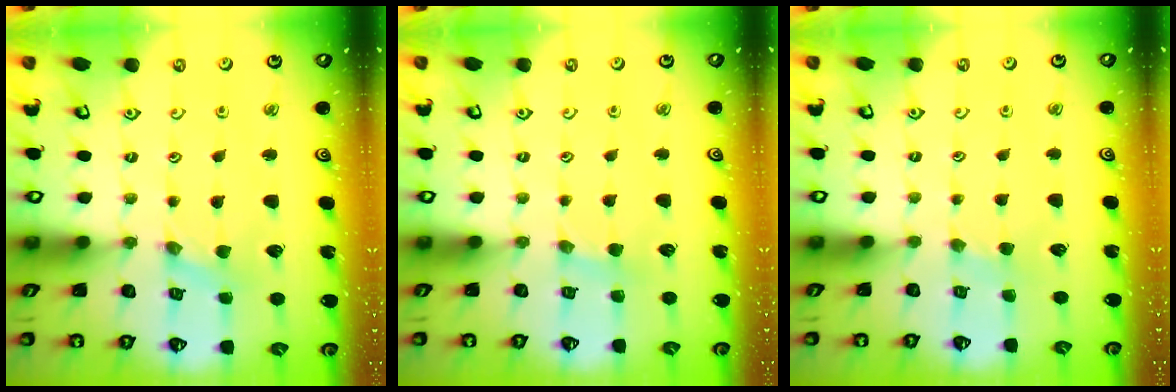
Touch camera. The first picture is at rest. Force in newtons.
{"total": 2.2, "press": 2.2, "slide": 0.4}
{"total": 2.0, "press": 1.9, "slide": 0.3}